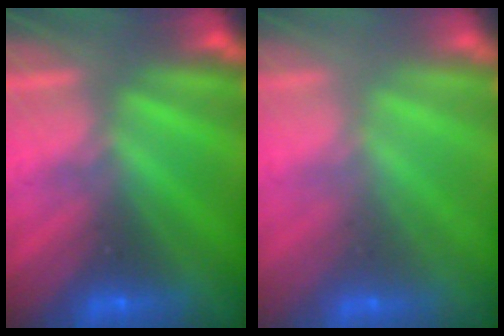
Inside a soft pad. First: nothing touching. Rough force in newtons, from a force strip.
{"total": 2.3}